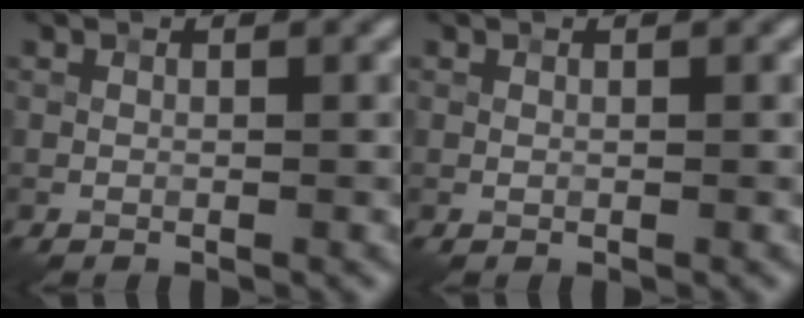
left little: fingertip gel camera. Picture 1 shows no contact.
{"total": 0.0}